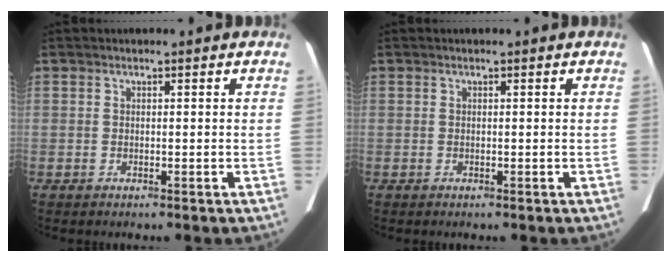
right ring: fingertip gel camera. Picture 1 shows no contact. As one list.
[{"total": 0.0}]